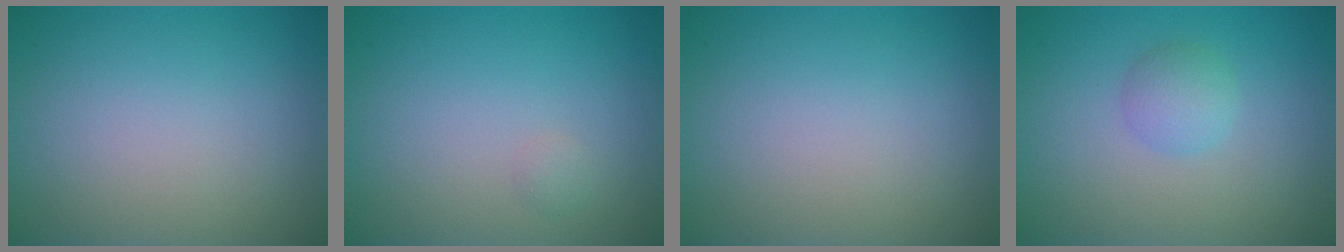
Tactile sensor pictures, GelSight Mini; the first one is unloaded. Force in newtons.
{"total": 0.5, "press": 0.5, "slide": 0.0}
{"total": 0.0}
{"total": 1.9, "press": 1.9, "slide": 0.1}